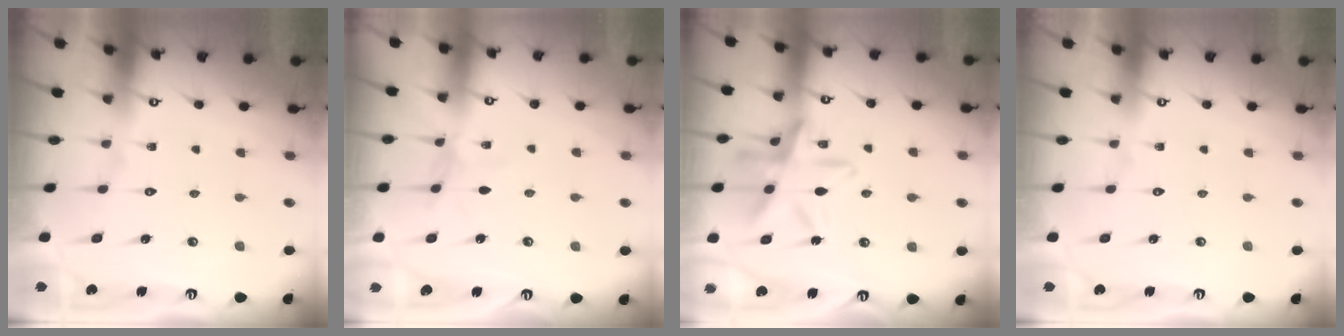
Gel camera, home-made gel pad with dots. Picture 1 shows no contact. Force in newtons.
{"total": 3.0, "press": 2.9, "slide": 0.4}
{"total": 15.4, "press": 15.4, "slide": 1.3}
{"total": 0.0}